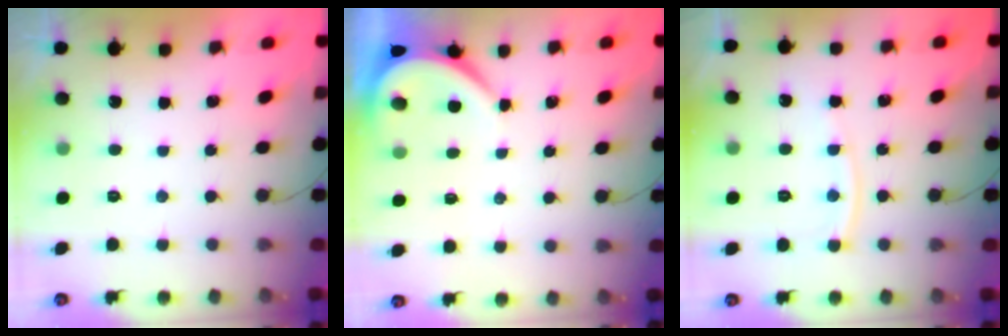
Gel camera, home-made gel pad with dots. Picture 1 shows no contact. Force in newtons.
{"total": 4.0, "press": 3.9, "slide": 0.7}
{"total": 7.3, "press": 7.2, "slide": 0.9}